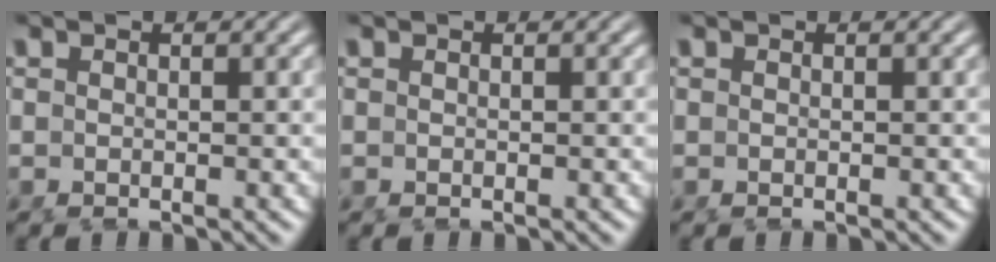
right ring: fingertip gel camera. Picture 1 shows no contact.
{"total": 0.0}
{"total": 0.0}